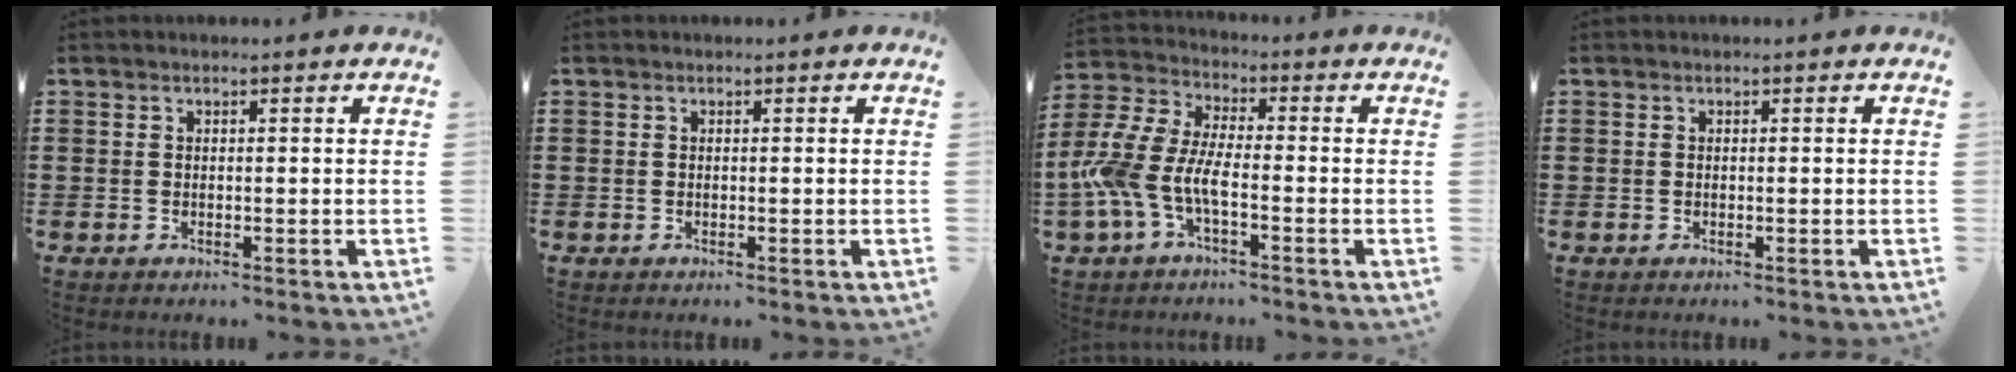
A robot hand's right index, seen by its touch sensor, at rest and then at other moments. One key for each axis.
{"total": 0.0}
{"total": 8.4, "fx": -3.1, "fy": 3.6, "fz": 7.0, "tx": -0.189, "ty": -0.018, "tz": -0.065}
{"total": 0.0}